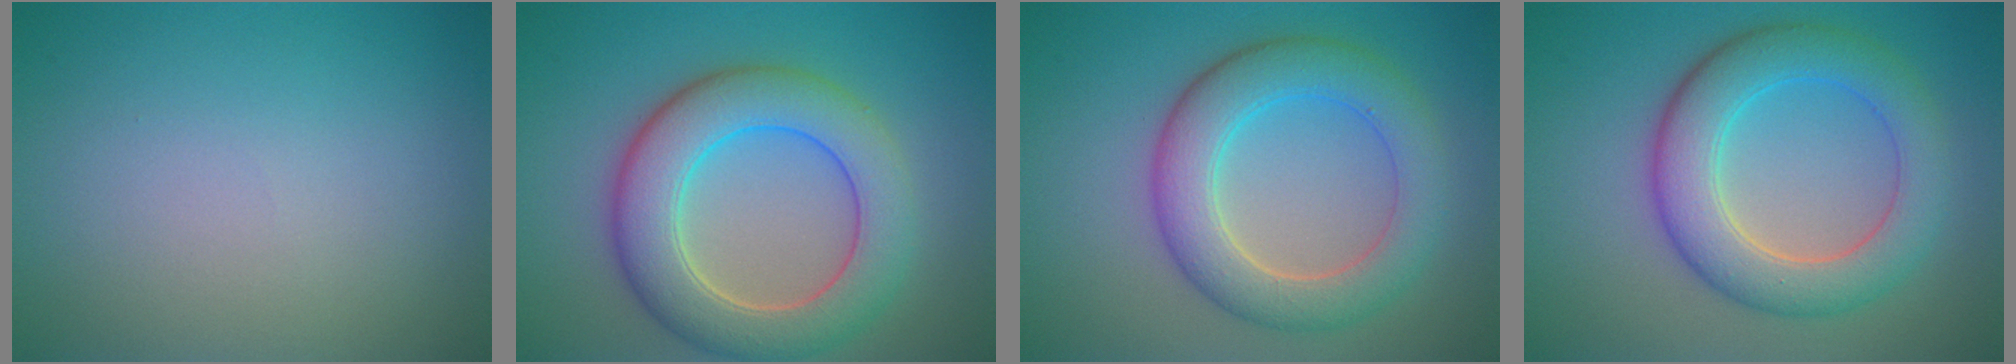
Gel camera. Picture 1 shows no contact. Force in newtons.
{"total": 7.9, "press": 7.9, "slide": 0.4}
{"total": 6.3, "press": 6.3, "slide": 0.1}
{"total": 6.6, "press": 6.6, "slide": 0.1}